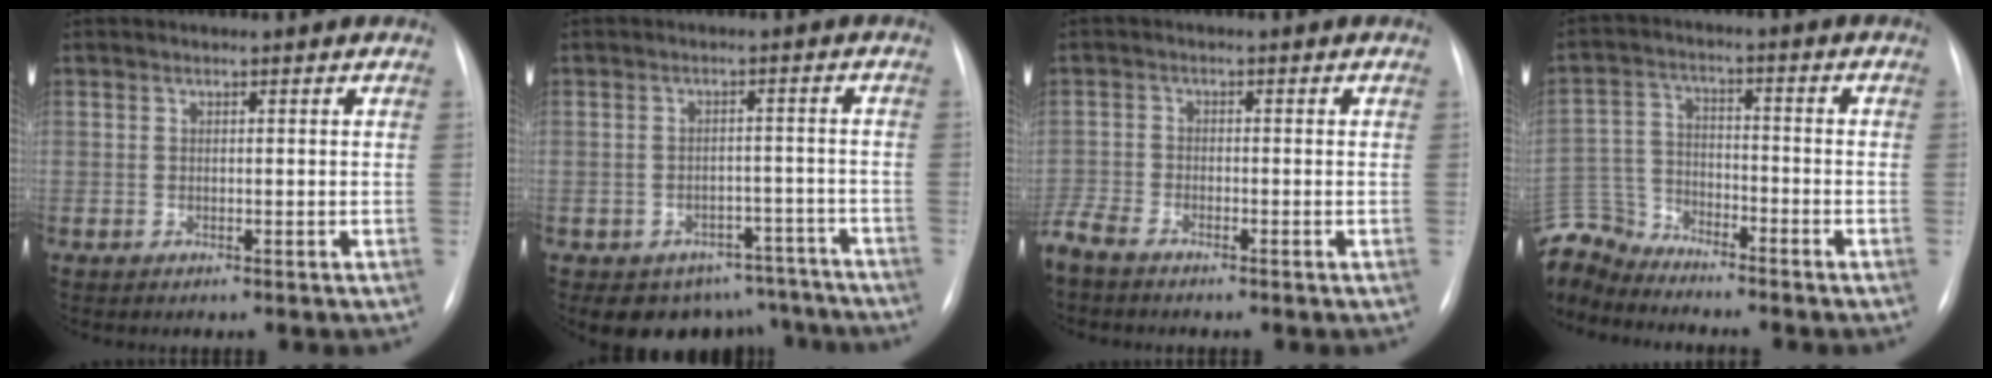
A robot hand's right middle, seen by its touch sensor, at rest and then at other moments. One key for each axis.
{"total": 9.9, "fx": -8.0, "fy": 5.7, "fz": 1.1, "tx": 0.010, "ty": 0.030, "tz": -0.091}
{"total": 5.0, "fx": -4.3, "fy": 1.5, "fz": 2.1, "tx": -0.047, "ty": -0.010, "tz": -0.086}
{"total": 10.4, "fx": -10.1, "fy": 2.1, "fz": 0.6, "tx": -0.026, "ty": 0.017, "tz": -0.201}